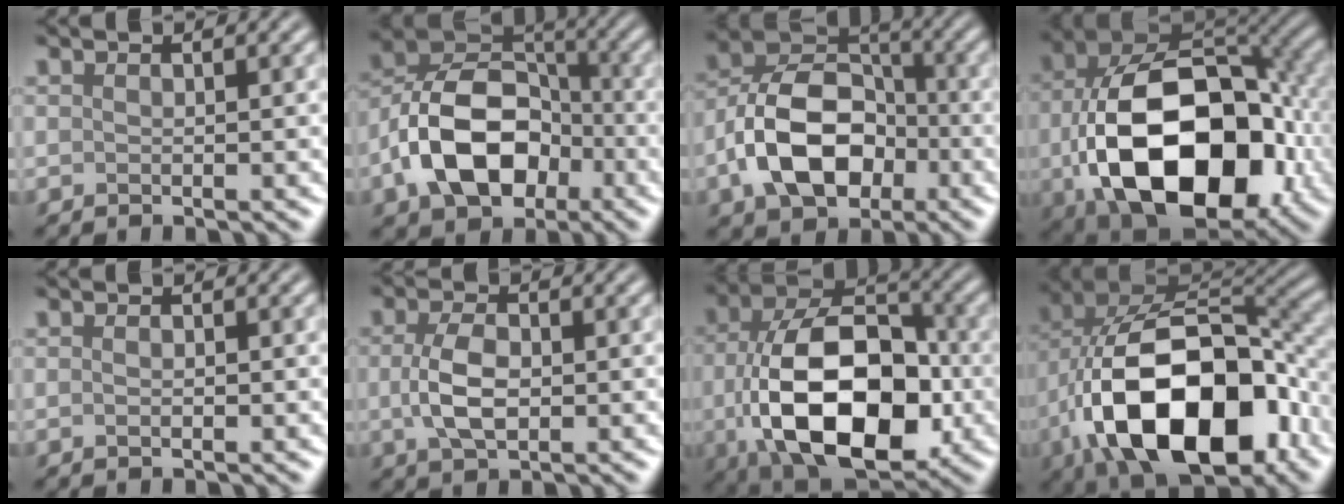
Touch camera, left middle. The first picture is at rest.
{"total": 10.2, "force": [-3.3, 6.9, 6.7], "torque": [-0.124, 0.014, -0.071]}
{"total": 9.3, "force": [-2.6, 6.4, 6.2], "torque": [-0.117, 0.015, -0.057]}
{"total": 17.6, "force": [-3.7, 11.2, 13.0], "torque": [-0.236, -0.032, -0.053]}
{"total": 0.8, "force": [0.1, 0.5, 0.7], "torque": [-0.003, 0.000, -0.005]}
{"total": 3.8, "force": [-0.1, 2.3, 3.1], "torque": [-0.069, 0.001, -0.001]}
{"total": 14.5, "force": [-2.7, 8.9, 11.2], "torque": [-0.193, -0.019, -0.046]}
{"total": 16.4, "force": [-5.5, 9.5, 12.3], "torque": [-0.209, -0.018, -0.087]}